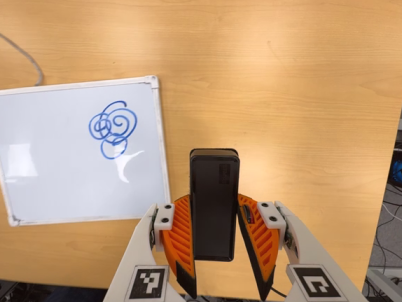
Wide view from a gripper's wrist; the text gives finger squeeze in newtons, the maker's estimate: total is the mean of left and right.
{"total": 5.8, "left": 5.0, "right": 6.6}